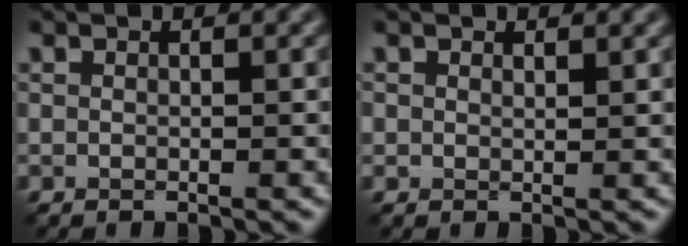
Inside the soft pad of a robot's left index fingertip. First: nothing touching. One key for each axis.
{"total": 0.8, "fx": 0.6, "fy": 0.5, "fz": 0.3, "tx": -0.004, "ty": -0.001, "tz": 0.011}